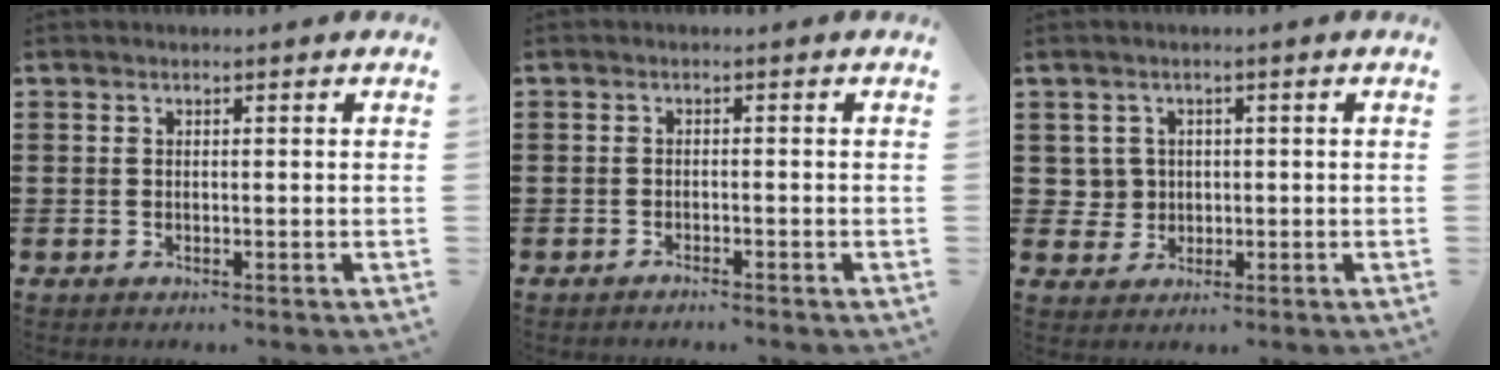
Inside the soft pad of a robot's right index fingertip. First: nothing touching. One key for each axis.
{"total": 1.1, "fx": -1.1, "fy": -0.1, "fz": 0.1, "tx": -0.005, "ty": -0.001, "tz": -0.022}
{"total": 2.8, "fx": 0.1, "fy": 2.8, "fz": 0.4, "tx": -0.022, "ty": 0.008, "tz": -0.002}